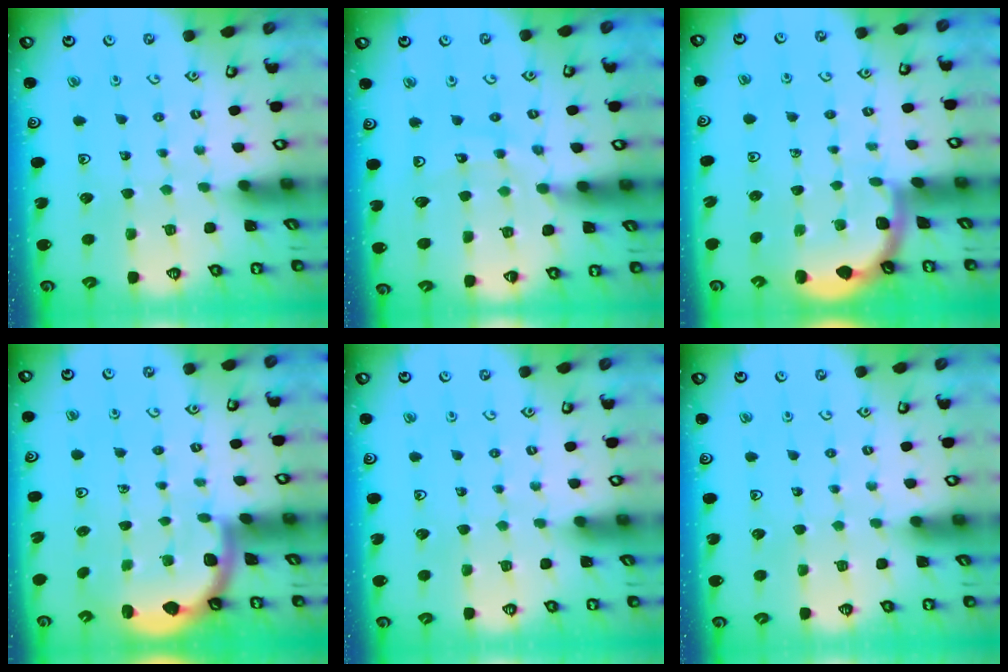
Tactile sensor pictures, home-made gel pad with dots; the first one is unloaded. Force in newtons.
{"total": 12.0, "press": 11.9, "slide": 1.5}
{"total": 1.8, "press": 1.8, "slide": 0.1}
{"total": 1.6, "press": 1.6, "slide": 0.1}
{"total": 0.0}
{"total": 0.0}